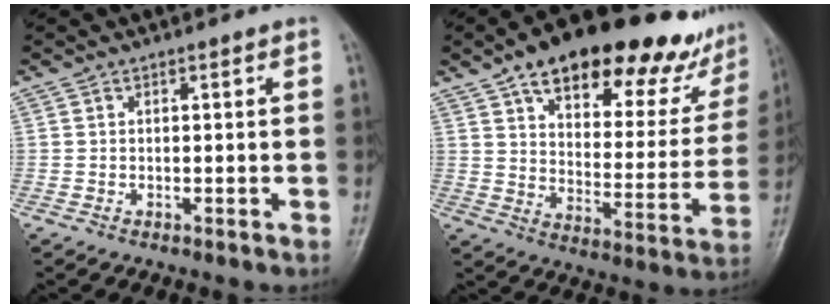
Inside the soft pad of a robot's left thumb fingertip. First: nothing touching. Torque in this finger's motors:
{"motor_torque": [3.03, 1.48, 1.12, -1.65, 0.37]}